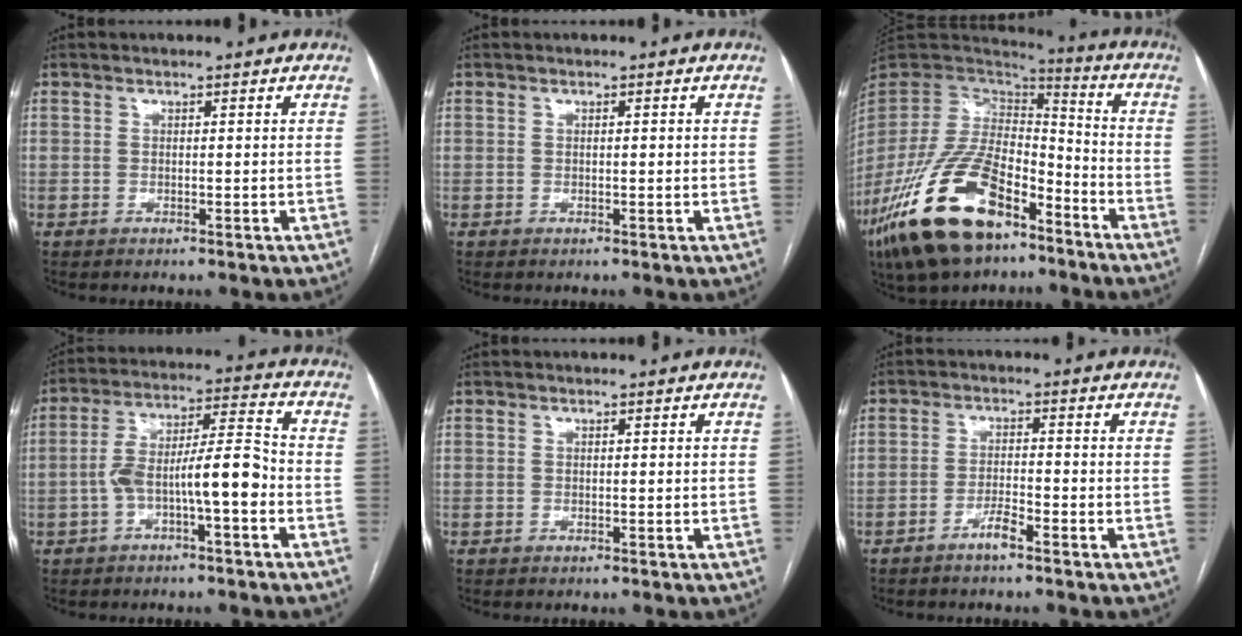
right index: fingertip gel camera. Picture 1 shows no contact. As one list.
[{"total": 0.7, "force": [0.1, 0.2, 0.6], "torque": [-0.012, 0.001, 0.002]}, {"total": 22.1, "force": [-13.3, 9.7, 14.8], "torque": [-0.318, -0.015, -0.240]}, {"total": 10.3, "force": [-3.4, 1.6, 9.6], "torque": [-0.170, 0.034, -0.054]}, {"total": 0.0}, {"total": 2.8, "force": [-2.1, 0.2, 1.9], "torque": [-0.036, 0.000, -0.042]}]